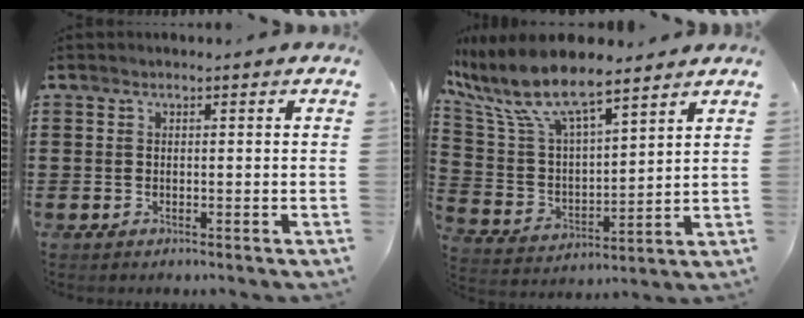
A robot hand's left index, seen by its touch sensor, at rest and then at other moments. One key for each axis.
{"total": 10.3, "fx": 8.3, "fy": 2.5, "fz": 5.6, "tx": -0.150, "ty": -0.045, "tz": 0.141}